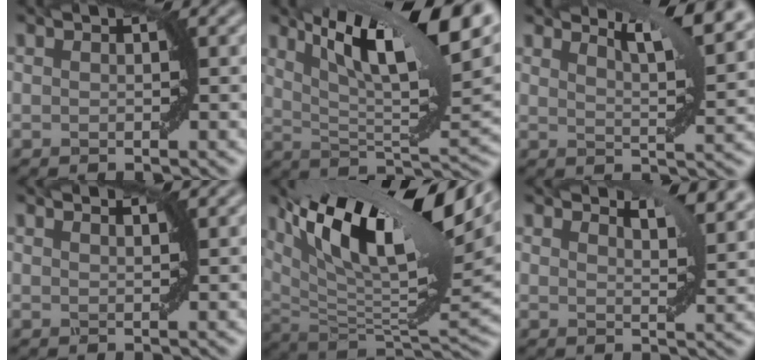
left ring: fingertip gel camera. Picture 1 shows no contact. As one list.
[{"total": 14.0, "force": [7.1, 3.8, 11.5], "torque": [-0.182, 0.013, 0.119]}, {"total": 6.6, "force": [4.9, 1.3, 4.3], "torque": [-0.054, 0.012, 0.065]}, {"total": 1.7, "force": [1.6, 0.3, 0.7], "torque": [0.002, -0.003, 0.012]}, {"total": 16.8, "force": [7.9, 5.8, 13.6], "torque": [-0.255, 0.027, 0.140]}, {"total": 4.4, "force": [3.6, 1.0, 2.4], "torque": [-0.036, 0.002, 0.052]}]